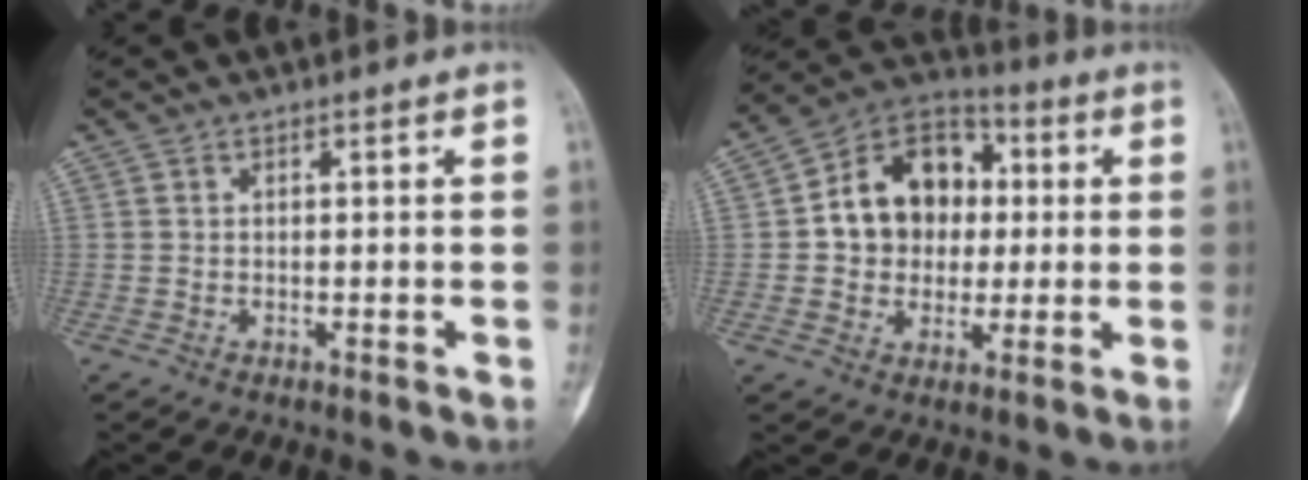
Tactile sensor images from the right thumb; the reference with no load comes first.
{"total": 15.2, "force": [1.4, 12.2, 9.0], "torque": [-0.096, 0.022, 0.016]}